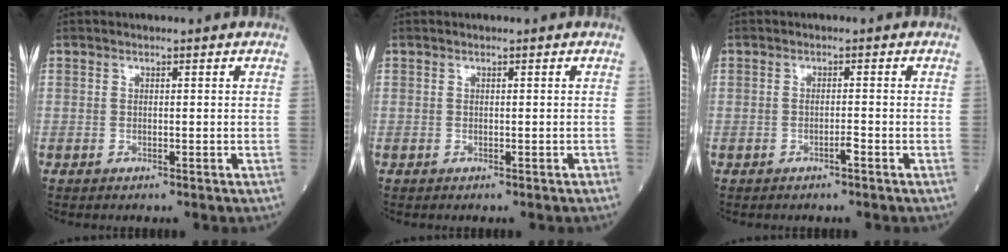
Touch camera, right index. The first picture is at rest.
{"total": 0.0}
{"total": 1.1, "force": [-0.7, 0.0, 0.9], "torque": [-0.017, 0.001, -0.012]}